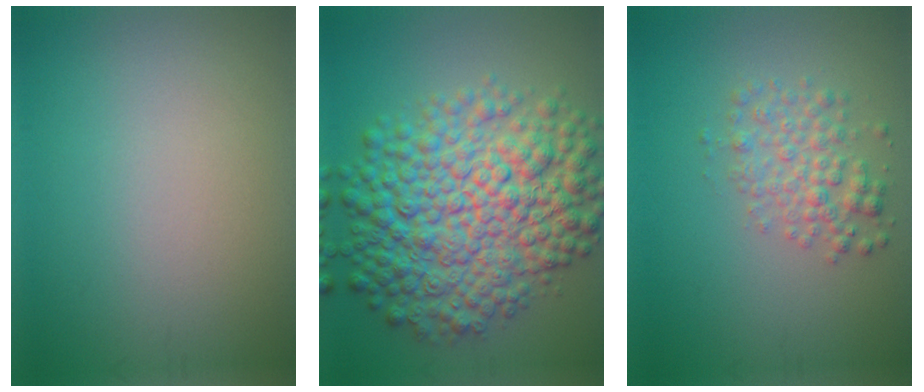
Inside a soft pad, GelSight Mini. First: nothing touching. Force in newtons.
{"total": 11.8, "press": 11.8, "slide": 0.0}
{"total": 3.0, "press": 3.0, "slide": 0.1}